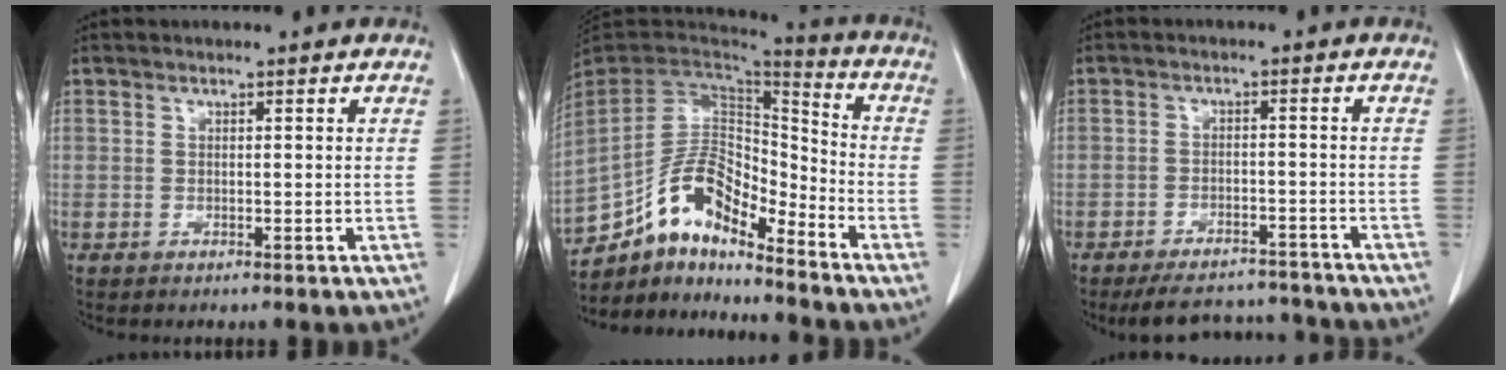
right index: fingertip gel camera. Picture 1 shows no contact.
{"total": 14.0, "force": [-10.4, 5.0, 7.8], "torque": [-0.146, 0.040, -0.193]}
{"total": 9.6, "force": [-9.1, 2.6, 1.5], "torque": [-0.016, 0.008, -0.124]}